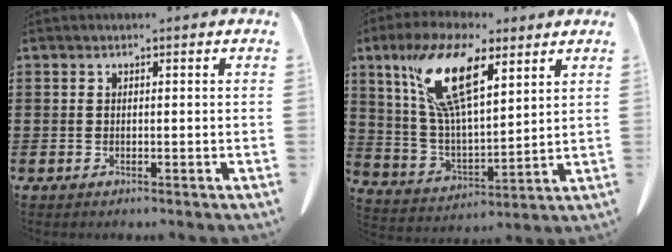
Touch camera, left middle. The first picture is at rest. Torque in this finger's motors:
{"motor_torque": [2.14, 0.00, 1.05, 0.21]}